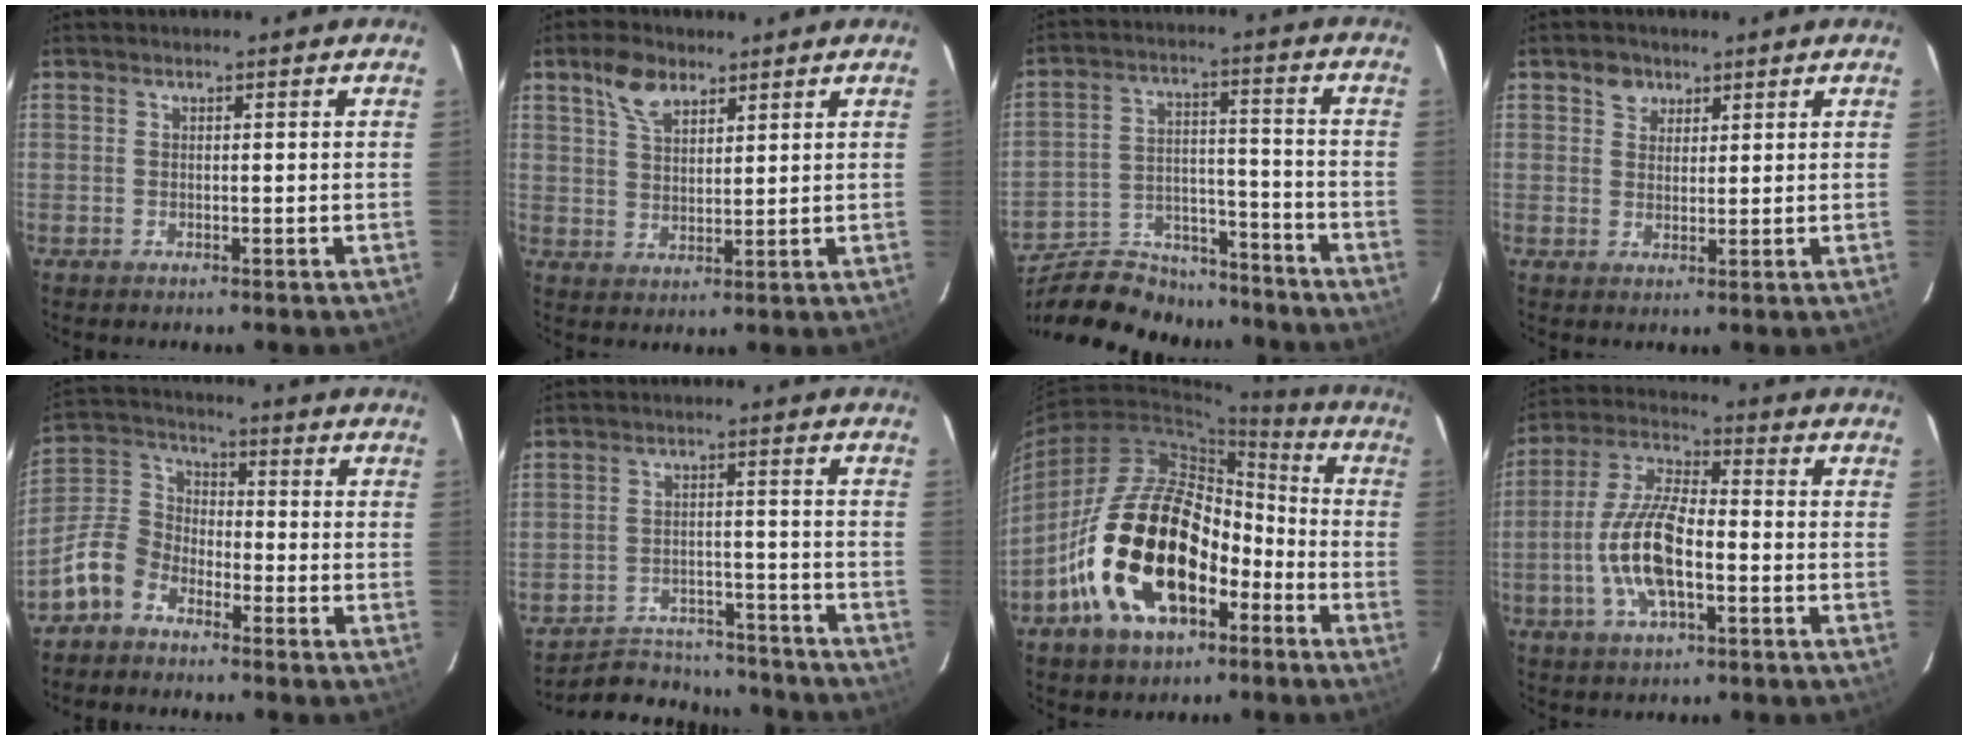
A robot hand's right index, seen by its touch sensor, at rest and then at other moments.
{"total": 6.3, "force": [4.0, 3.2, 3.6], "torque": [-0.063, 0.011, 0.076]}
{"total": 21.8, "force": [-19.0, 7.8, 7.4], "torque": [-0.156, 0.024, -0.283]}
{"total": 3.2, "force": [1.9, 2.5, 0.7], "torque": [-0.004, 0.009, 0.033]}
{"total": 9.5, "force": [-6.3, 6.0, 3.8], "torque": [-0.093, 0.033, -0.138]}
{"total": 15.3, "force": [-14.1, 4.8, 3.4], "torque": [-0.082, 0.018, -0.190]}
{"total": 21.5, "force": [-9.7, 12.0, 15.1], "torque": [-0.284, 0.011, -0.164]}
{"total": 13.3, "force": [-3.4, 5.0, 11.8], "torque": [-0.250, 0.002, -0.067]}